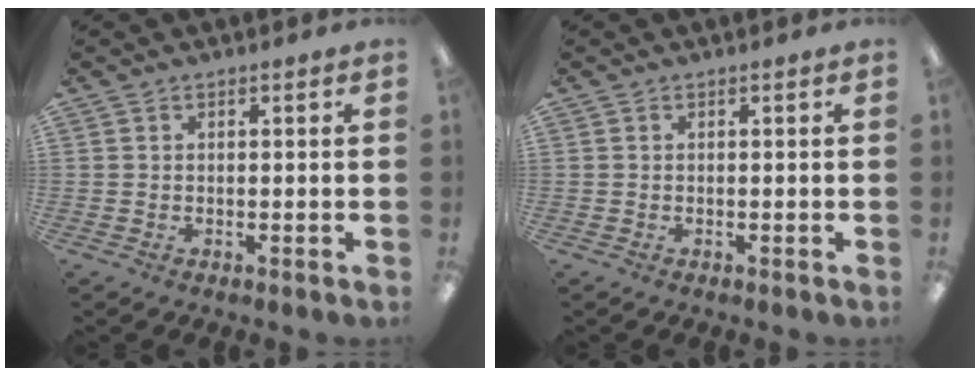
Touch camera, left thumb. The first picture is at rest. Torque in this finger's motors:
{"motor_torque": [-0.01, 0.01, 0.17, 0.02, 0.00]}